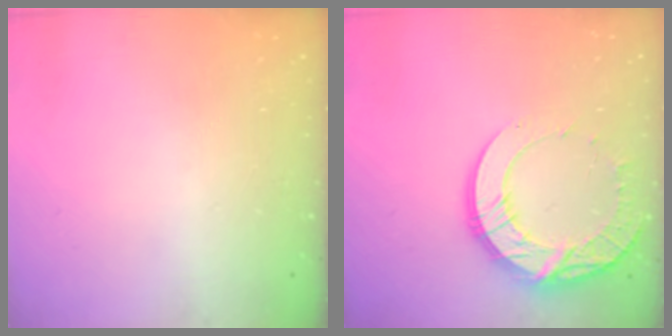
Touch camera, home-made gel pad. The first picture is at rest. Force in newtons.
{"total": 17.8, "press": 17.7, "slide": 1.5}